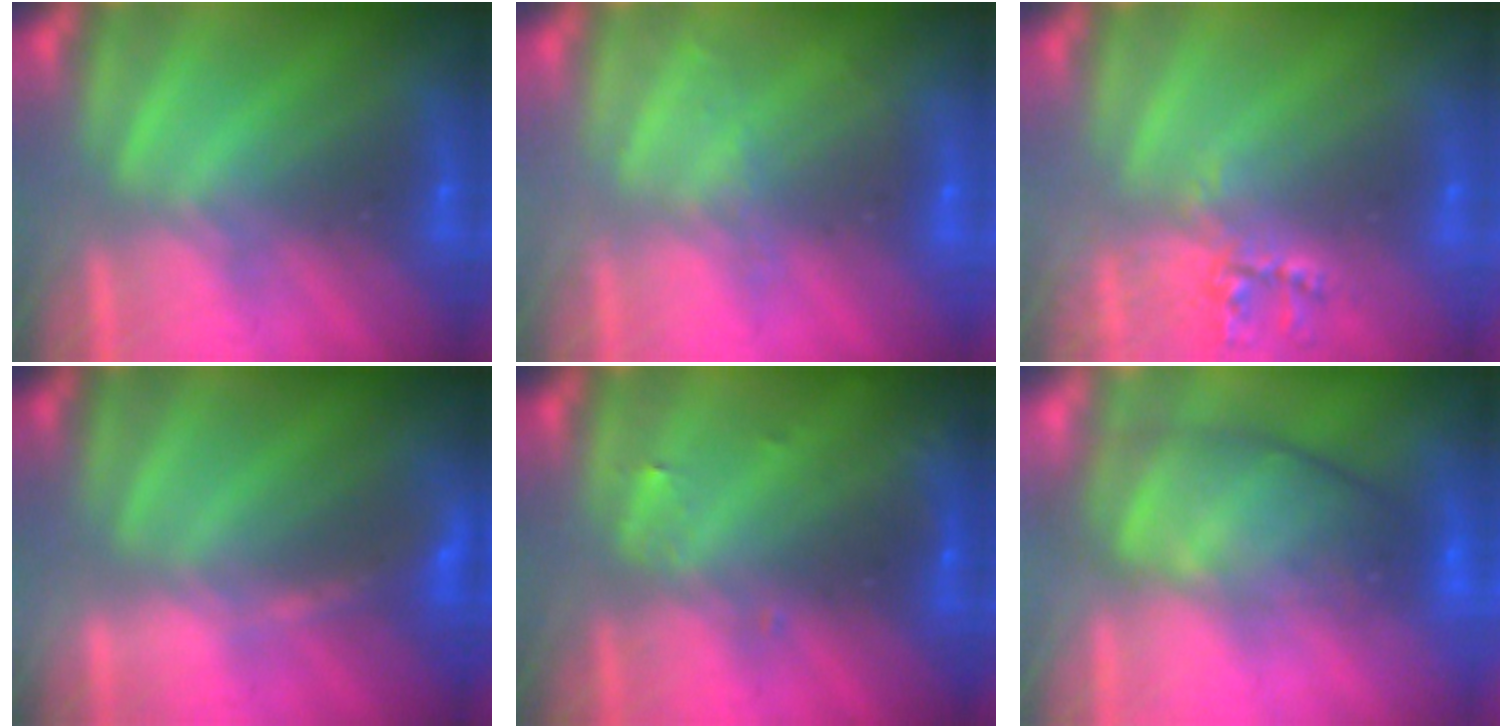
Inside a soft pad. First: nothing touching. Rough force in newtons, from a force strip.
{"total": 1.9}
{"total": 2.3}
{"total": 3.3}
{"total": 2.9}
{"total": 6.9}